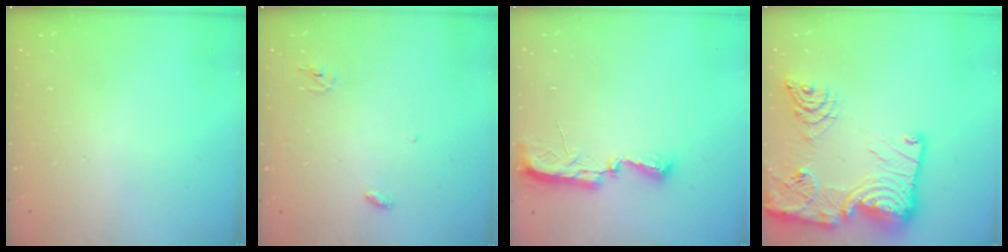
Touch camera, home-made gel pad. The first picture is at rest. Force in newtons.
{"total": 2.9, "press": 2.9, "slide": 0.2}
{"total": 7.7, "press": 7.7, "slide": 0.7}
{"total": 25.2, "press": 25.1, "slide": 2.6}